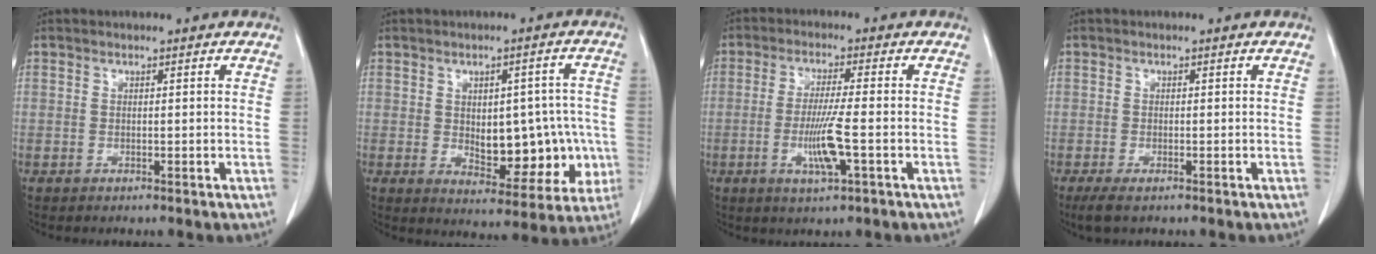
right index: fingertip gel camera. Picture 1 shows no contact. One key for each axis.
{"total": 11.9, "fx": -1.2, "fy": 6.4, "fz": 9.9, "tx": -0.116, "ty": 0.022, "tz": 0.009}
{"total": 6.8, "fx": -1.9, "fy": 0.0, "fz": 6.5, "tx": -0.126, "ty": -0.011, "tz": -0.034}
{"total": 2.7, "fx": -1.8, "fy": 0.8, "fz": 1.8, "tx": -0.037, "ty": -0.007, "tz": -0.028}